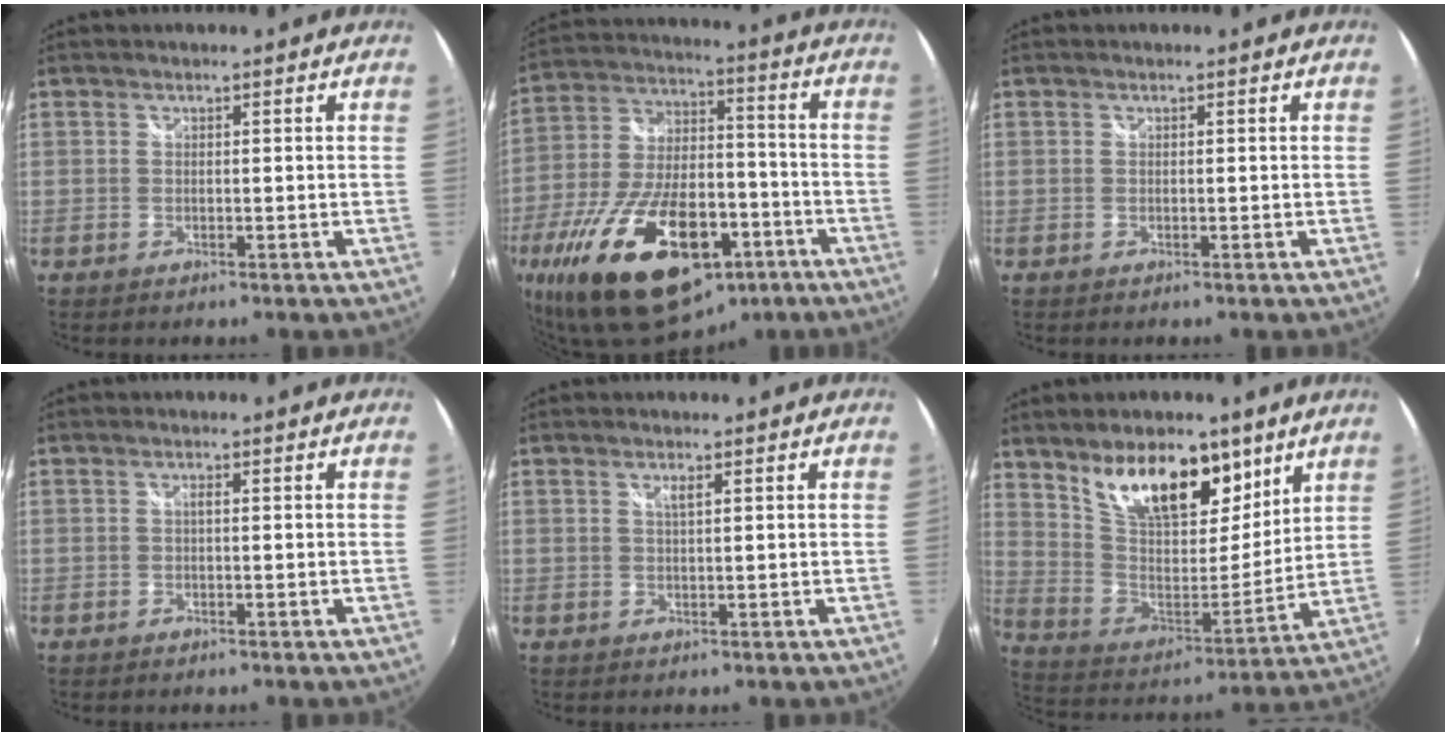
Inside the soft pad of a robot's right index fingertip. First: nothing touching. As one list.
[{"total": 27.9, "force": [-14.9, 13.7, 19.2], "torque": [-0.379, -0.019, -0.229]}, {"total": 0.0}, {"total": 0.7, "force": [0.0, 0.1, 0.7], "torque": [-0.013, 0.003, -0.003]}, {"total": 1.3, "force": [0.6, 0.0, 1.1], "torque": [-0.020, 0.000, 0.010]}, {"total": 19.2, "force": [11.6, 9.1, 12.3], "torque": [-0.214, 0.005, 0.211]}]